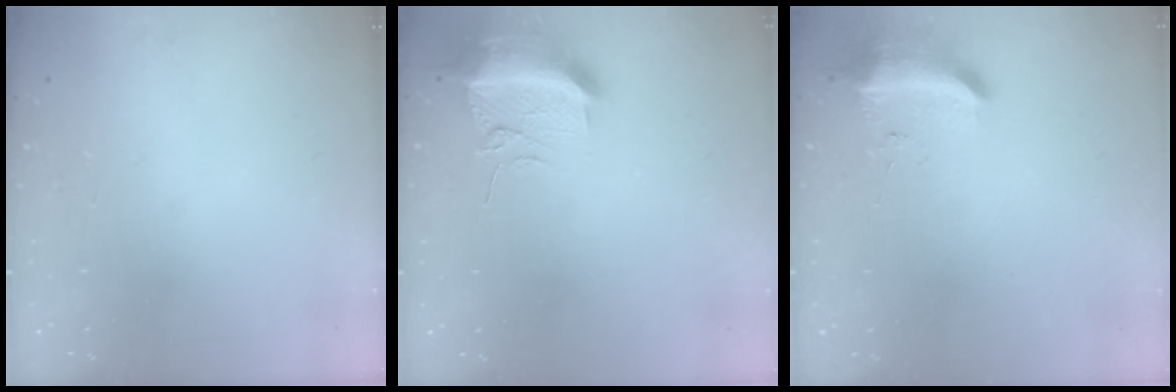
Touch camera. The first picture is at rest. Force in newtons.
{"total": 11.6, "press": 11.5, "slide": 1.3}
{"total": 8.9, "press": 8.8, "slide": 1.6}